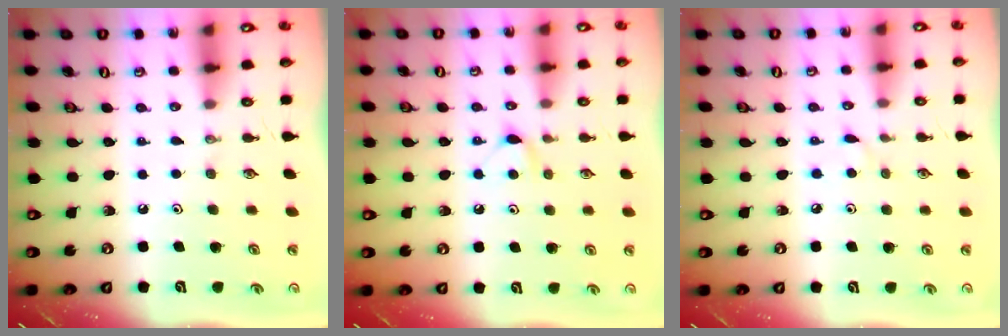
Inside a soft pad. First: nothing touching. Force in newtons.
{"total": 4.5, "press": 4.5, "slide": 0.6}
{"total": 3.5, "press": 3.5, "slide": 0.4}